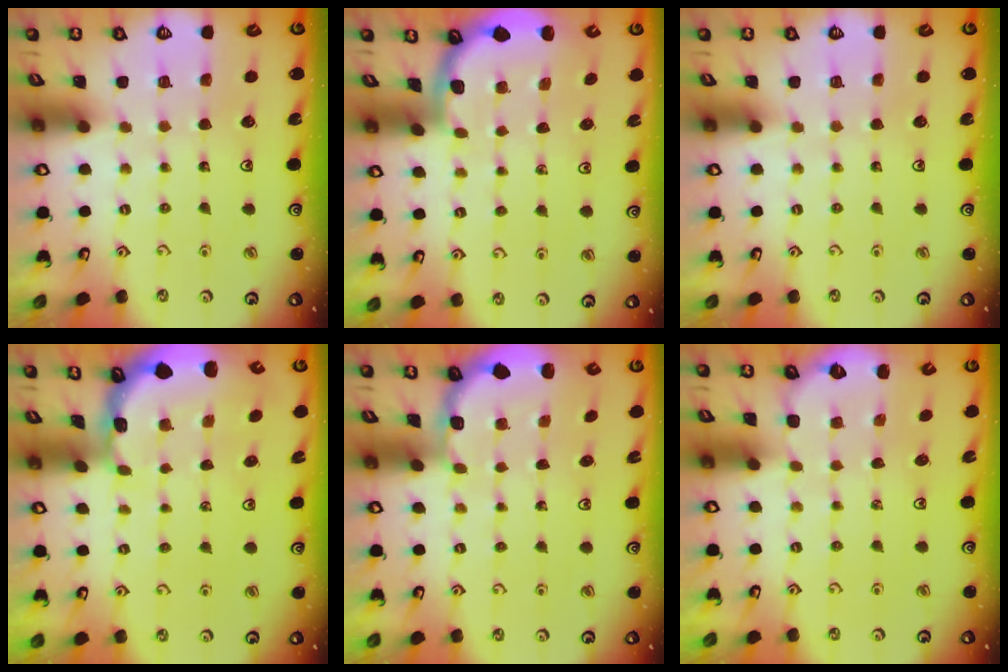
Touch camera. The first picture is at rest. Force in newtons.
{"total": 1.9, "press": 1.9, "slide": 0.0}
{"total": 0.0}
{"total": 1.3, "press": 1.3, "slide": 0.2}
{"total": 1.8, "press": 1.7, "slide": 0.7}
{"total": 1.6, "press": 0.7, "slide": 1.5}